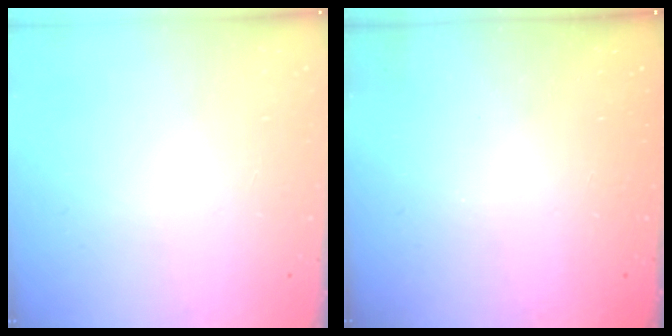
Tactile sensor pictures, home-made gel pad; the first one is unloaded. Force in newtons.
{"total": 2.3, "press": 2.2, "slide": 0.7}